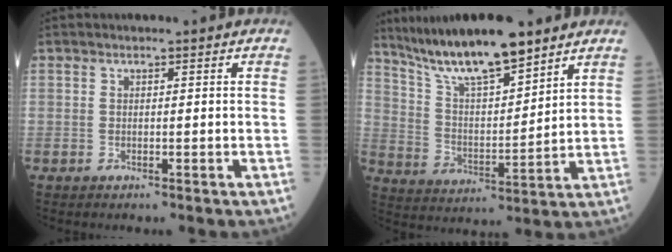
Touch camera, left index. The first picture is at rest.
{"total": 13.9, "force": [11.4, 2.0, 7.7], "torque": [-0.146, 0.005, 0.211]}